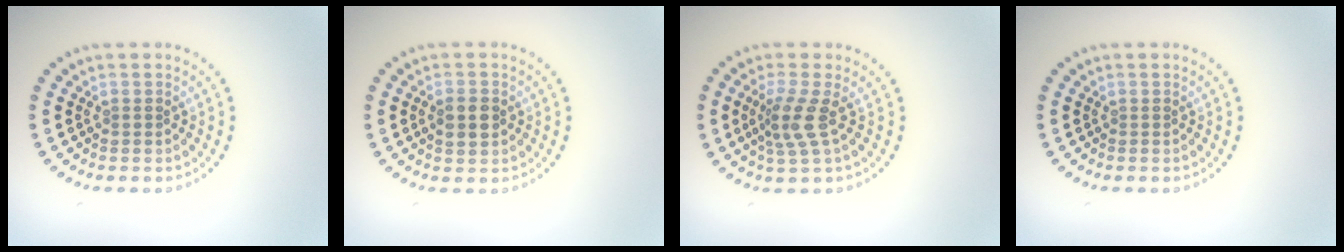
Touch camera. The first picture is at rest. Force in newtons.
{"total": 2.6, "press": 2.6, "slide": 0.0}
{"total": 2.9, "press": 2.2, "slide": 1.8}
{"total": 0.0}